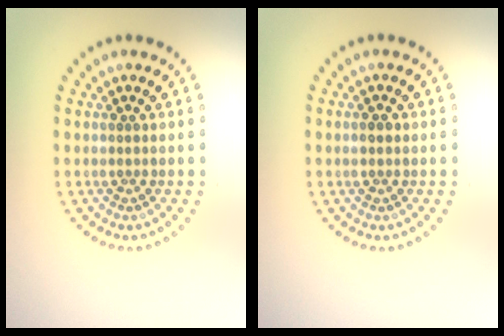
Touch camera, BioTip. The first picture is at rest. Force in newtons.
{"total": 1.2, "press": 1.2, "slide": 0.1}